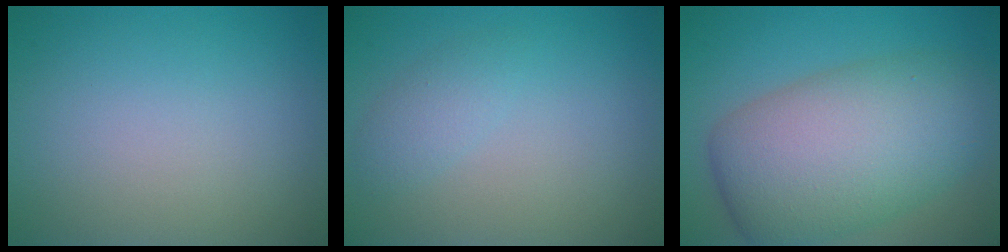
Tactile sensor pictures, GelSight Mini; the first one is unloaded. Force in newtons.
{"total": 1.6, "press": 1.6, "slide": 0.0}
{"total": 10.3, "press": 10.3, "slide": 0.3}